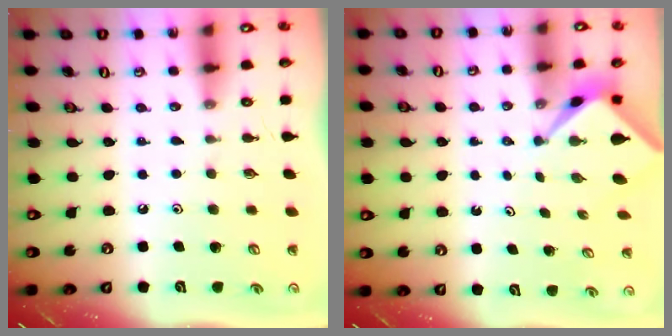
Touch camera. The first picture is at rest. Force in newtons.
{"total": 3.8, "press": 3.8, "slide": 0.1}